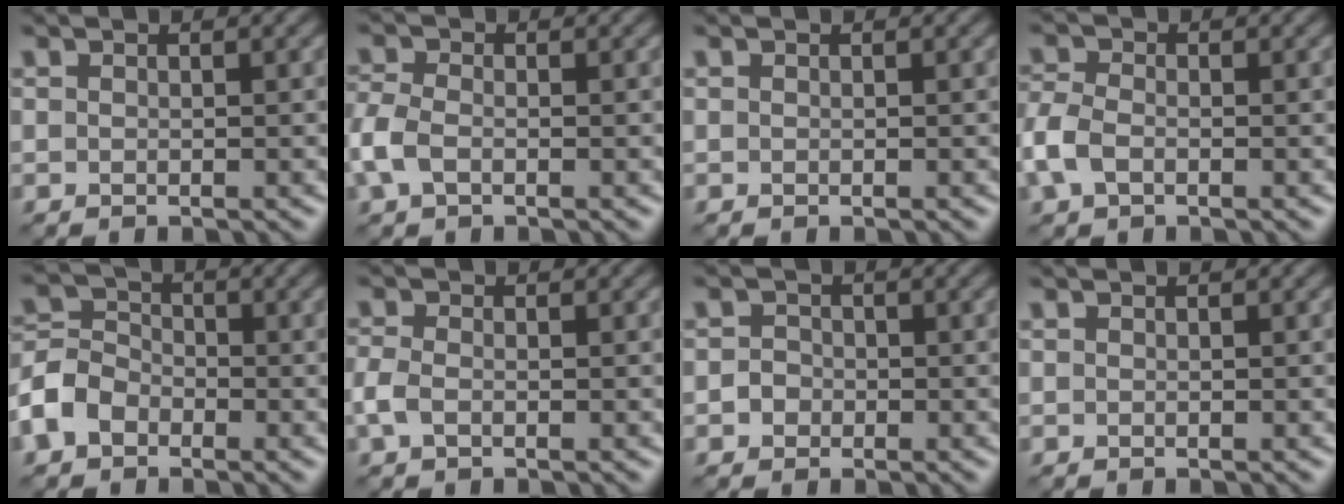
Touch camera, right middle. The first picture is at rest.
{"total": 3.1, "force": [-1.1, 2.0, 2.1], "torque": [-0.060, 0.002, -0.036]}
{"total": 0.0}
{"total": 3.5, "force": [-1.4, 2.3, 2.3], "torque": [-0.064, 0.001, -0.042]}
{"total": 4.6, "force": [-2.5, 3.4, 2.0], "torque": [-0.047, 0.005, -0.064]}
{"total": 1.8, "force": [-0.8, 1.1, 1.2], "torque": [-0.035, 0.000, -0.022]}
{"total": 1.3, "force": [-0.5, 1.2, 0.3], "torque": [0.008, -0.002, -0.016]}
{"total": 0.0}